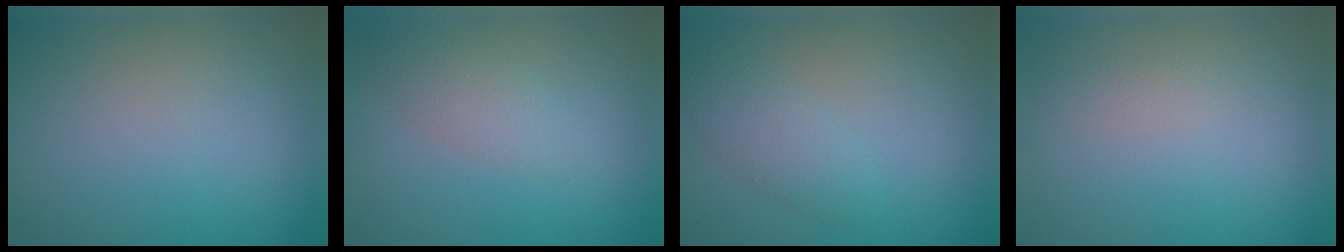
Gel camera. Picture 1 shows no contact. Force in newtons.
{"total": 2.1, "press": 2.1, "slide": 0.1}
{"total": 2.2, "press": 2.2, "slide": 0.1}
{"total": 0.7, "press": 0.7, "slide": 0.0}